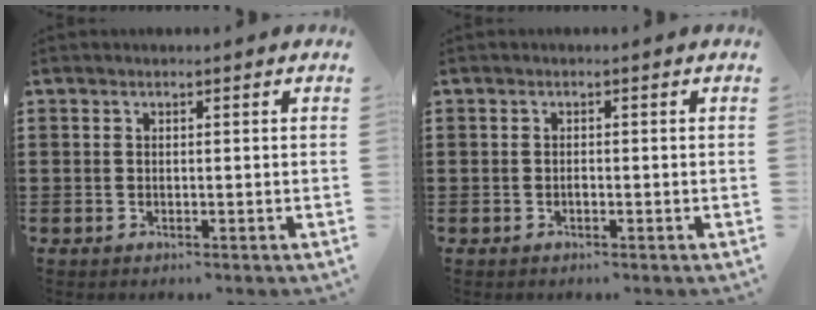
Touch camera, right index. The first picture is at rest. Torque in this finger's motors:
{"motor_torque": [1.05, 1.09, 0.00, -0.01]}